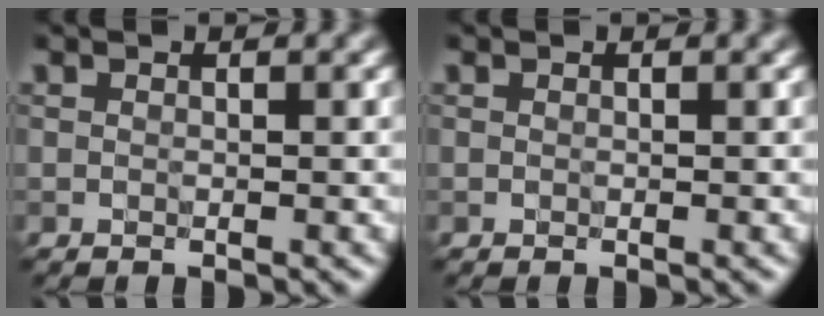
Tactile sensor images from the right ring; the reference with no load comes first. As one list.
[{"total": 0.0}]